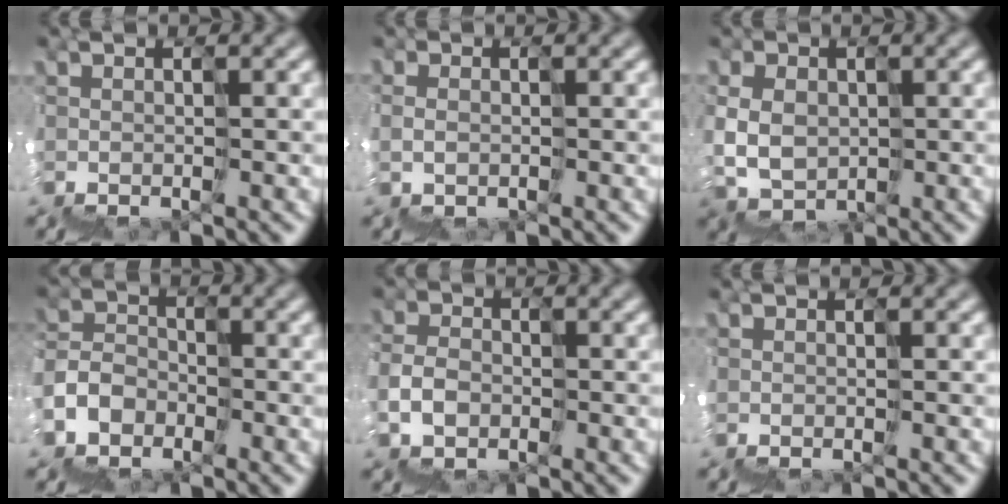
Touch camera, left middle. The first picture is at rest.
{"total": 0.9, "force": [-0.6, 0.6, -0.3], "torque": [0.017, 0.000, -0.007]}
{"total": 2.5, "force": [0.1, 2.4, 0.6], "torque": [0.013, 0.012, 0.012]}
{"total": 4.2, "force": [-3.3, 1.4, -2.1], "torque": [0.043, 0.006, -0.068]}
{"total": 2.4, "force": [-1.6, 0.7, -1.7], "torque": [0.035, 0.009, -0.035]}
{"total": 0.0}